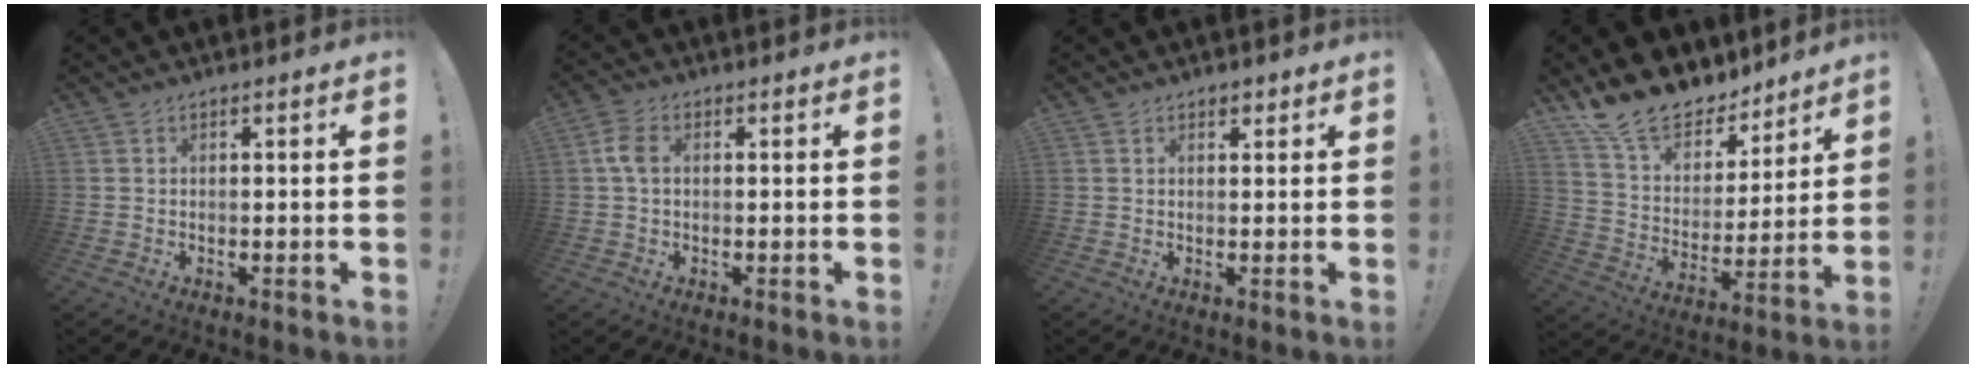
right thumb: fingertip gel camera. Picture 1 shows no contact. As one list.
[{"total": 4.7, "force": [0.5, 3.0, 3.6], "torque": [-0.070, 0.008, 0.010]}, {"total": 1.4, "force": [1.0, 0.8, 0.4], "torque": [0.003, -0.005, 0.016]}, {"total": 16.0, "force": [13.6, 7.2, 4.7], "torque": [-0.101, -0.104, 0.253]}]